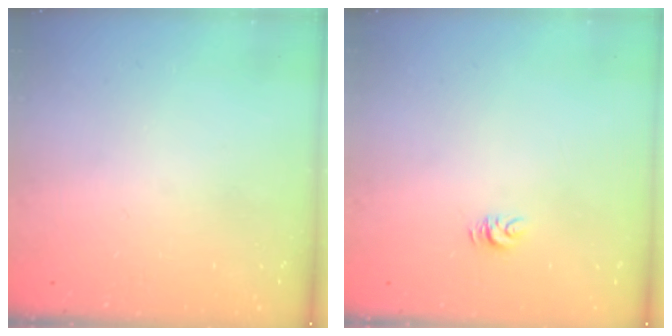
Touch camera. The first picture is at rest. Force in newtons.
{"total": 3.9, "press": 3.9, "slide": 0.3}